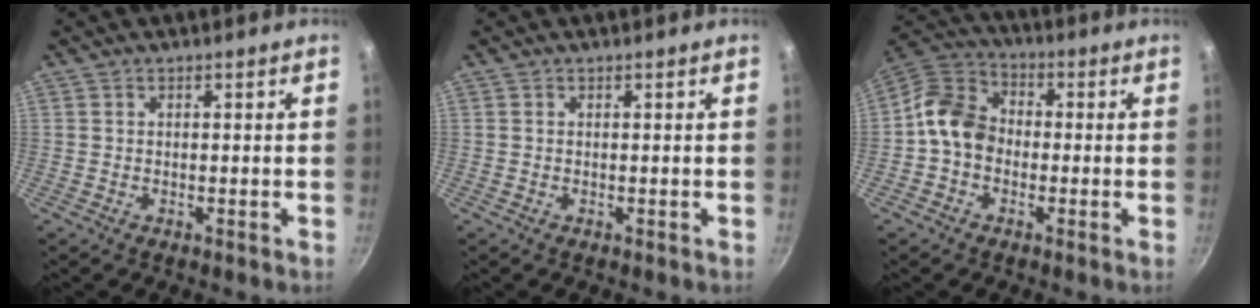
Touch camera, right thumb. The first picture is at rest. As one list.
[{"total": 0.0}, {"total": 11.1, "force": [-1.2, 8.8, 6.6], "torque": [-0.086, 0.030, -0.046]}]